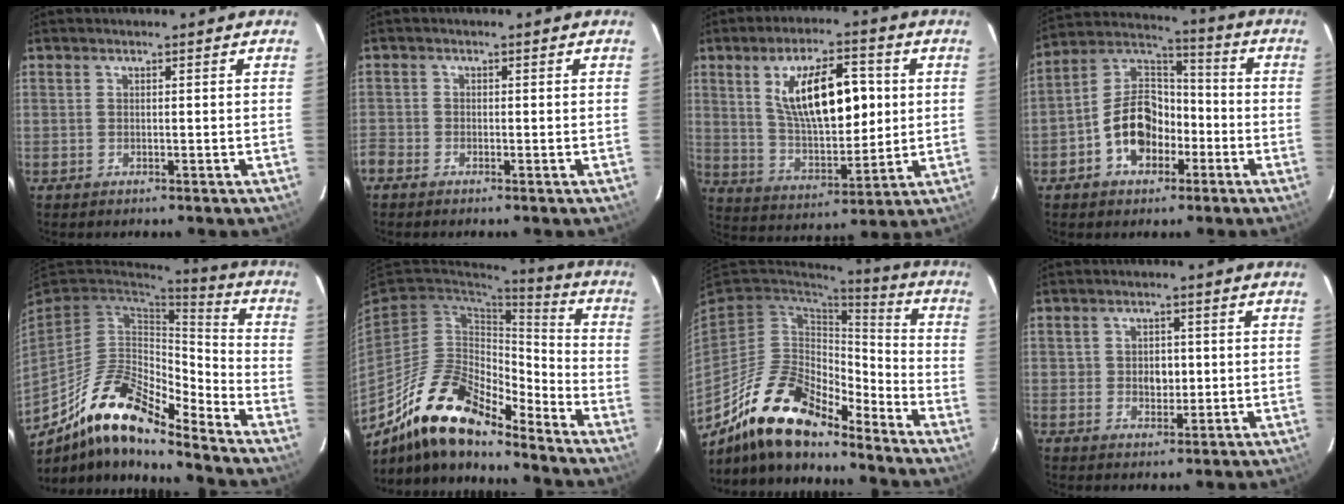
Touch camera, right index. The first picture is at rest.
{"total": 2.3, "force": [-1.6, 1.6, 0.3], "torque": [-0.010, 0.000, -0.036]}
{"total": 16.0, "force": [4.2, 6.7, 13.9], "torque": [-0.233, 0.008, 0.084]}
{"total": 12.0, "force": [-4.8, 8.2, 7.4], "torque": [-0.152, 0.031, -0.075]}
{"total": 17.0, "force": [-12.5, 5.0, 10.5], "torque": [-0.192, -0.002, -0.235]}
{"total": 18.3, "force": [-14.4, 5.8, 9.6], "torque": [-0.182, -0.001, -0.269]}
{"total": 18.3, "force": [-14.3, 6.2, 9.6], "torque": [-0.190, -0.006, -0.267]}
{"total": 3.7, "force": [0.0, 3.0, 2.0], "torque": [-0.034, 0.006, 0.002]}